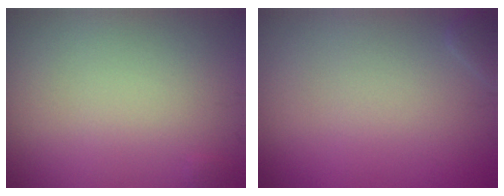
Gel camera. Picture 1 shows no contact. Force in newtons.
{"total": 0.7, "press": 0.7, "slide": 0.1}